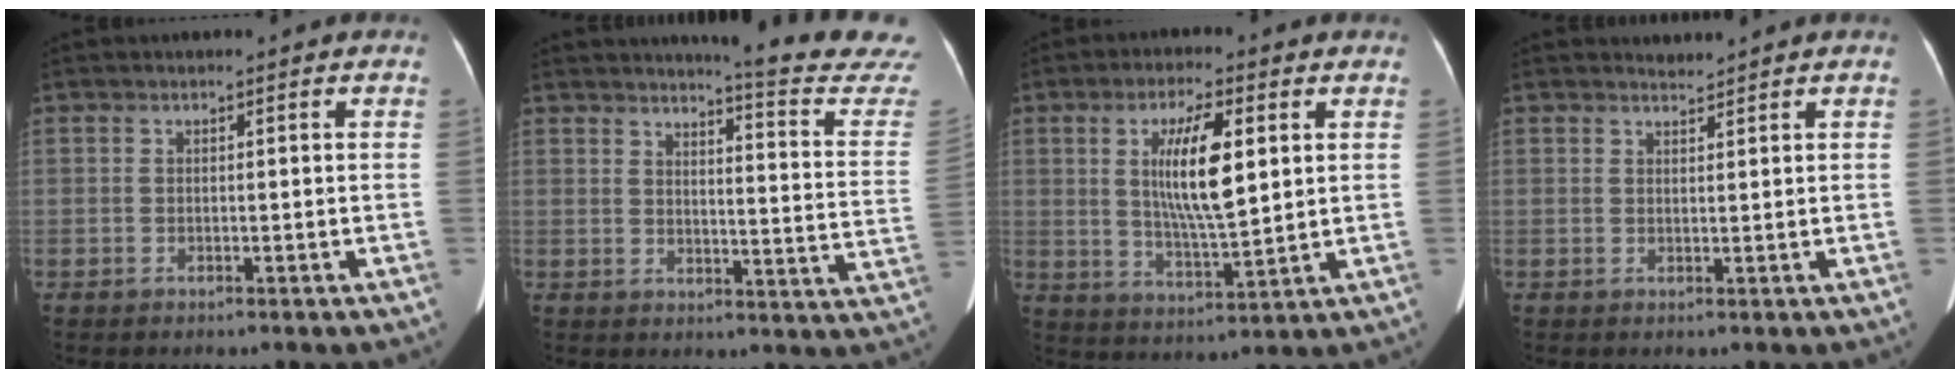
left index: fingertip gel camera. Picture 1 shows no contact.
{"total": 15.7, "force": [15.1, -1.6, 3.9], "torque": [-0.048, -0.133, 0.159]}
{"total": 9.9, "force": [2.3, 1.8, 9.5], "torque": [-0.175, -0.010, 0.044]}
{"total": 1.1, "force": [1.0, -0.3, -0.3], "torque": [-0.006, -0.001, 0.020]}